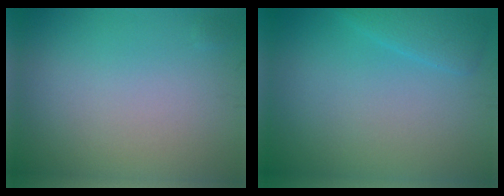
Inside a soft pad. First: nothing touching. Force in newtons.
{"total": 1.7, "press": 1.7, "slide": 0.2}